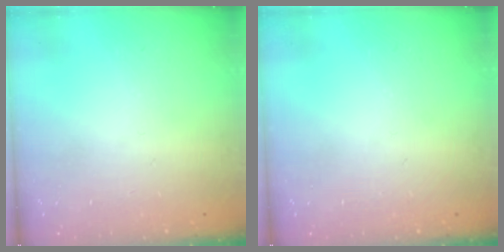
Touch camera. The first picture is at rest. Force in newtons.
{"total": 0.0}